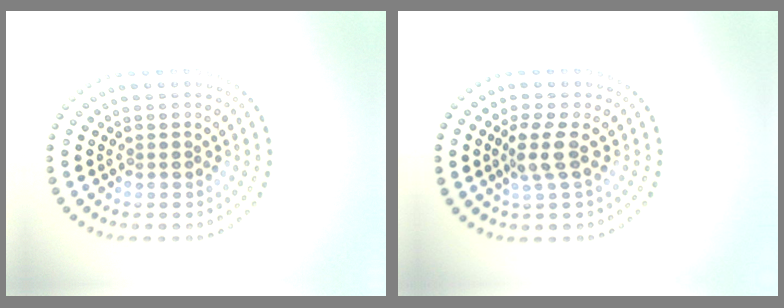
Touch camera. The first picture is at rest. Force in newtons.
{"total": 2.4, "press": 1.9, "slide": 1.5}